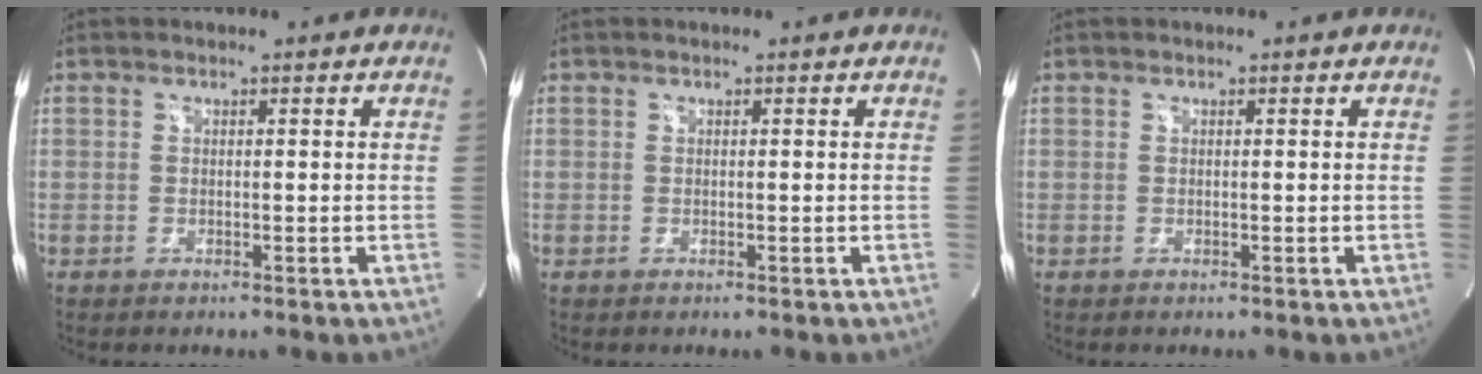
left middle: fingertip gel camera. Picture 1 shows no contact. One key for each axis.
{"total": 0.0}
{"total": 0.0}